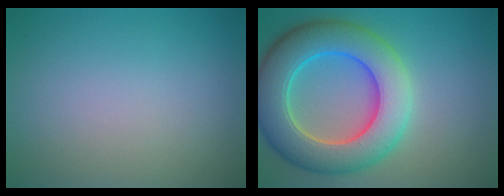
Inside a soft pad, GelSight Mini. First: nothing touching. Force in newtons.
{"total": 10.1, "press": 10.1, "slide": 0.8}